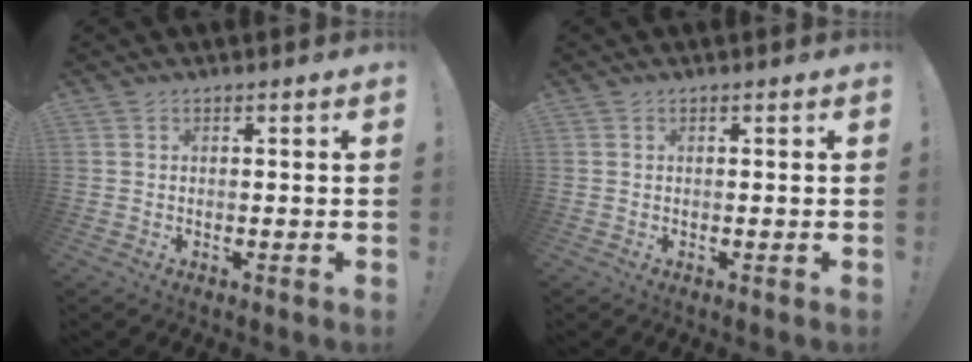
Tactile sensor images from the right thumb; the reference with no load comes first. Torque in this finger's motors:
{"motor_torque": [0.00, 0.00, 0.06, 0.06, 0.04]}